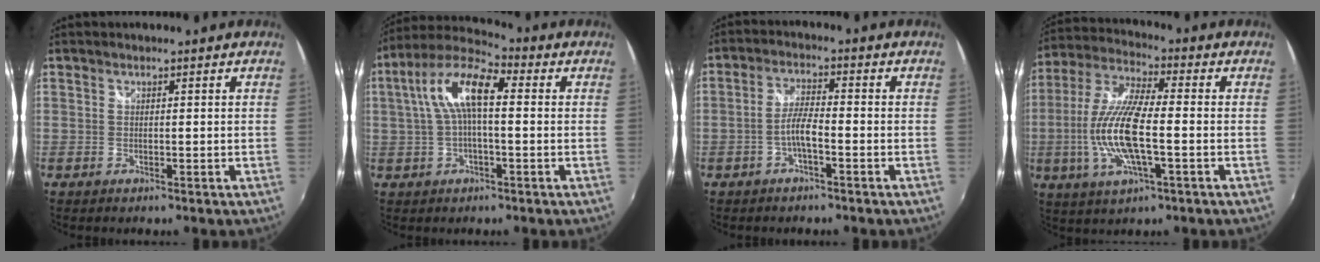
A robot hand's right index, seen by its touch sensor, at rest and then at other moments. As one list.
[{"total": 11.2, "force": [1.3, 4.1, 10.3], "torque": [-0.204, 0.027, 0.017]}, {"total": 4.2, "force": [-1.9, 0.7, 3.7], "torque": [-0.077, 0.008, -0.037]}, {"total": 14.6, "force": [-2.6, 4.0, 13.8], "torque": [-0.282, -0.004, -0.052]}]